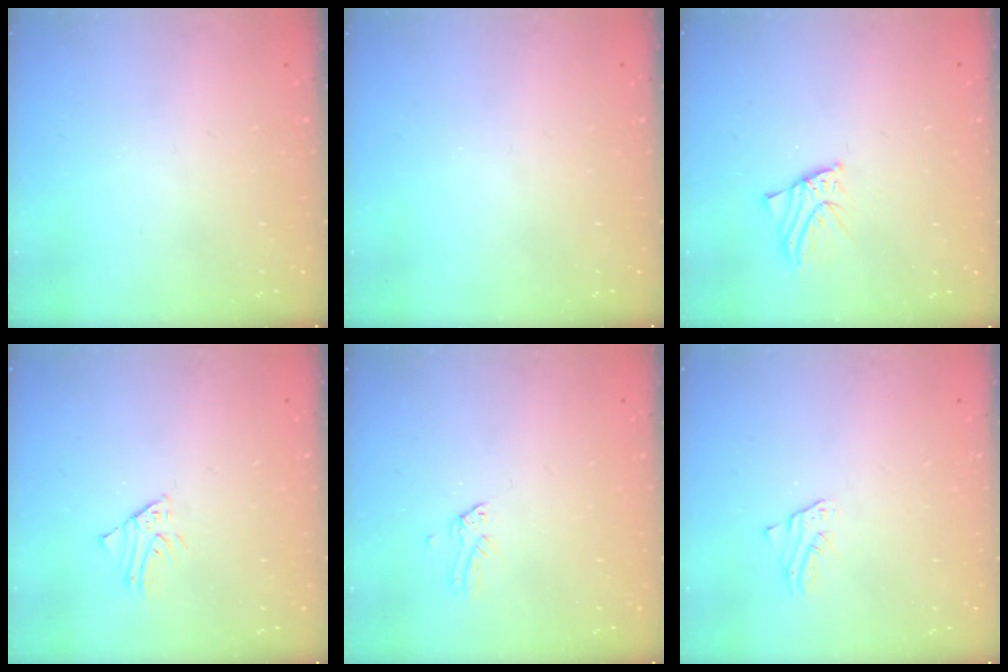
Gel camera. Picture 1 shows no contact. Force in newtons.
{"total": 0.0}
{"total": 2.4, "press": 2.4, "slide": 0.2}
{"total": 1.7, "press": 1.7, "slide": 0.2}
{"total": 0.0}
{"total": 1.6, "press": 1.6, "slide": 0.1}